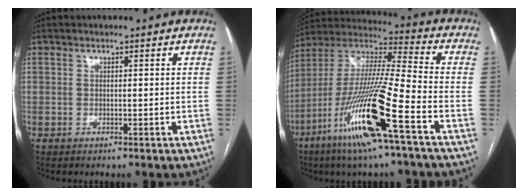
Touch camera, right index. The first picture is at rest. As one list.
[{"total": 19.5, "force": [-9.1, 0.2, 17.3], "torque": [-0.375, -0.038, -0.180]}]